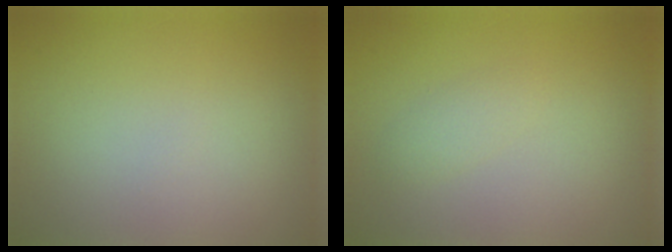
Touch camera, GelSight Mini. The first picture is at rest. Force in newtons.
{"total": 1.2, "press": 1.2, "slide": 0.1}